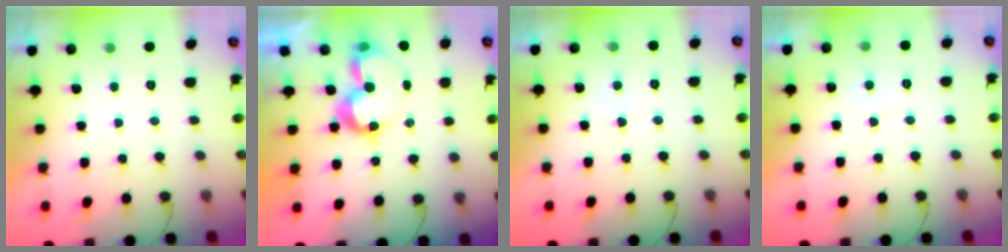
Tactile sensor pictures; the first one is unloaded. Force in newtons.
{"total": 7.9, "press": 7.9, "slide": 0.8}
{"total": 2.7, "press": 2.7, "slide": 0.2}
{"total": 5.7, "press": 5.7, "slide": 0.4}